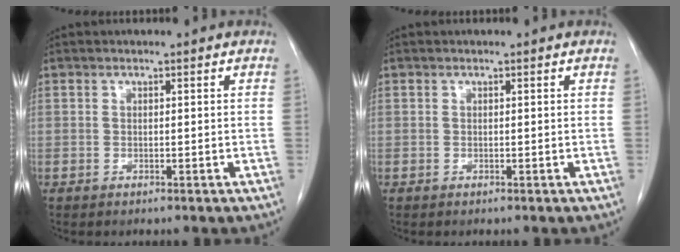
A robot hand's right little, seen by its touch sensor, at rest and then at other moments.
{"total": 0.0}